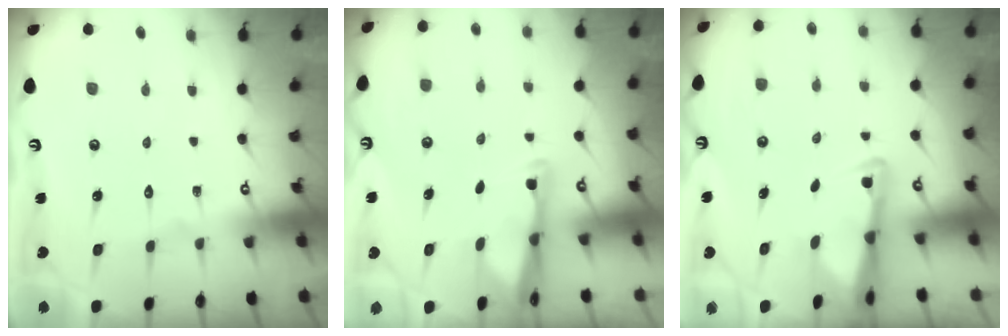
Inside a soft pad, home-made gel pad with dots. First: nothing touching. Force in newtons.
{"total": 2.6, "press": 2.6, "slide": 0.4}
{"total": 3.0, "press": 2.9, "slide": 0.6}